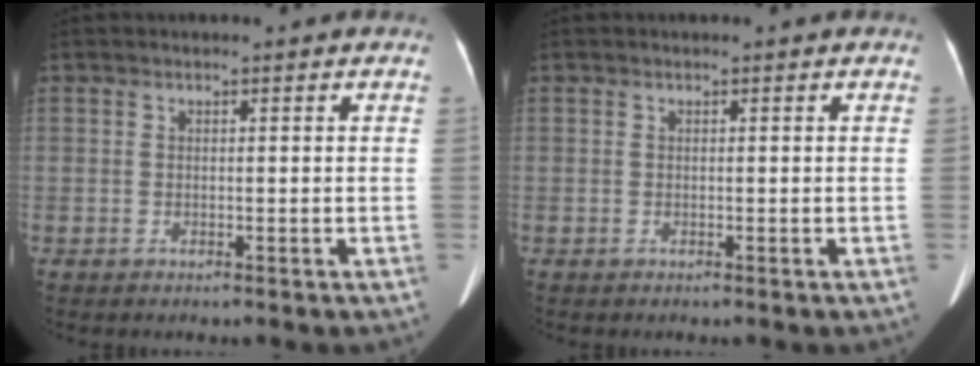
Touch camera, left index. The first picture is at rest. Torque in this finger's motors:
{"motor_torque": [0.01, 0.01, 0.00, 0.00]}